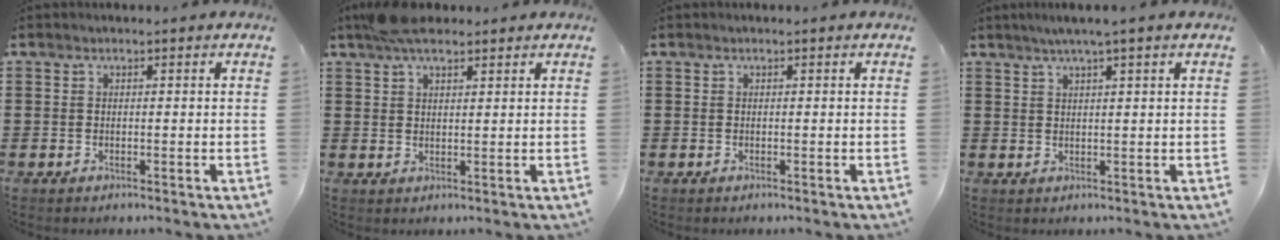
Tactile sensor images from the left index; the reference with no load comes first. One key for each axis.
{"total": 5.1, "fx": 3.6, "fy": 2.0, "fz": 3.0, "tx": -0.069, "ty": 0.005, "tz": 0.067}
{"total": 0.0}
{"total": 1.5, "fx": 0.8, "fy": -0.2, "fz": 1.3, "tx": -0.025, "ty": 0.000, "tz": 0.013}